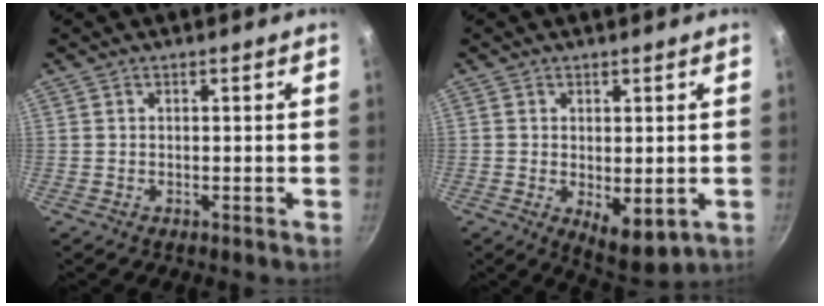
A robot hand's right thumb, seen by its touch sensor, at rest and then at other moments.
{"total": 6.7, "force": [-0.8, 3.4, 5.8], "torque": [-0.073, -0.019, -0.002]}